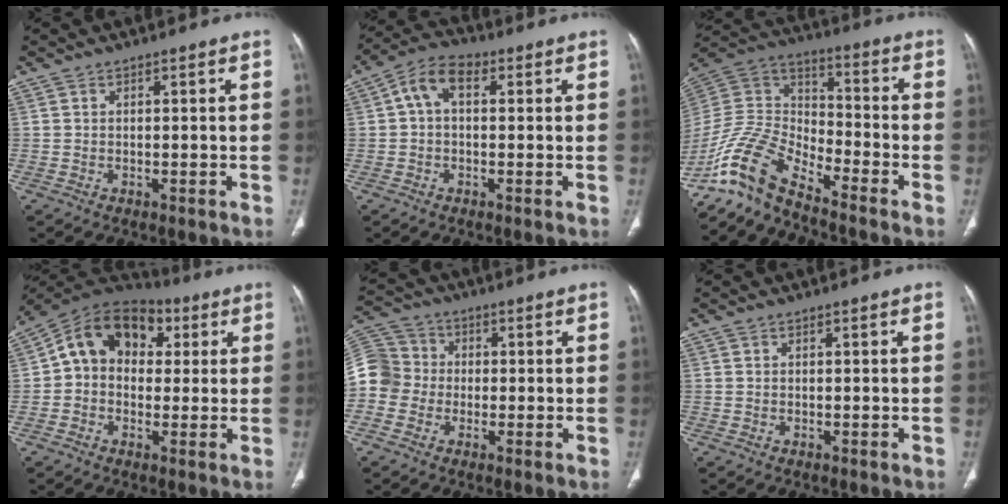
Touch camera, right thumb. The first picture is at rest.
{"total": 6.7, "force": [1.1, 4.2, 5.1], "torque": [-0.081, 0.023, 0.009]}
{"total": 13.2, "force": [-11.1, 3.5, 6.1], "torque": [-0.131, 0.080, -0.226]}
{"total": 14.0, "force": [3.1, 10.5, 8.8], "torque": [-0.109, 0.035, 0.038]}
{"total": 10.3, "force": [-1.5, 9.4, 3.9], "torque": [-0.073, 0.030, -0.035]}
{"total": 0.0}